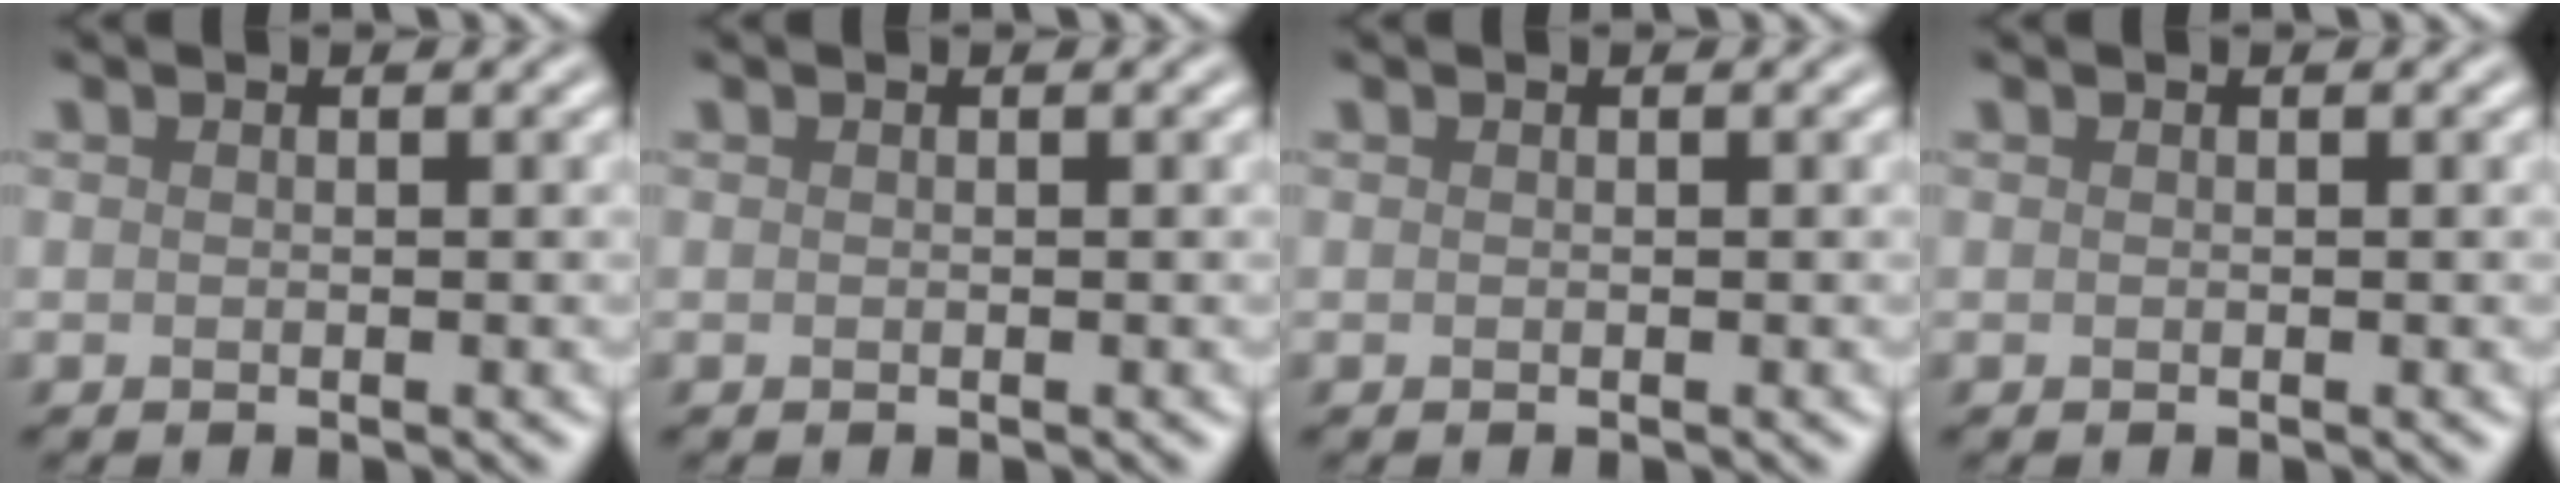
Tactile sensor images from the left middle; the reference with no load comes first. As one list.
[{"total": 0.0}, {"total": 0.0}, {"total": 0.0}]